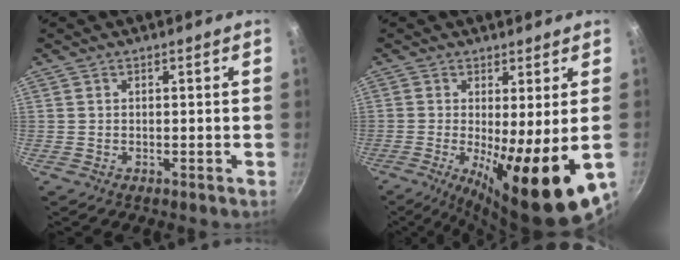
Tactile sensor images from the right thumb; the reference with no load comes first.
{"total": 16.1, "force": [-3.6, 3.6, 15.3], "torque": [-0.232, -0.021, -0.042]}